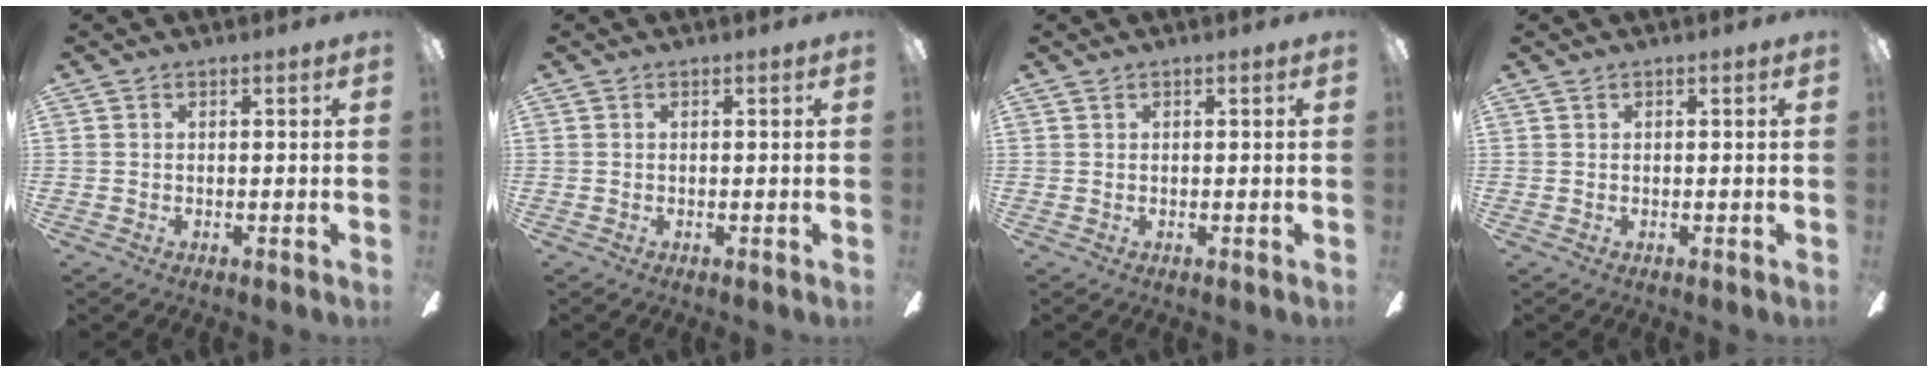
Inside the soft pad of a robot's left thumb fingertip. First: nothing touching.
{"total": 0.0}
{"total": 0.0}
{"total": 0.0}